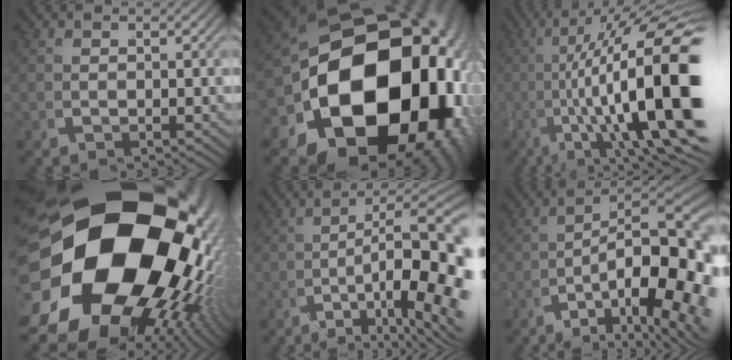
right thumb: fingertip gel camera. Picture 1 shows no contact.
{"total": 37.7, "force": [-1.8, 25.4, 27.8], "torque": [-0.450, -0.083, 0.003]}
{"total": 17.2, "force": [0.7, 7.6, 15.5], "torque": [-0.263, -0.024, 0.029]}
{"total": 39.6, "force": [-0.3, 26.8, 29.2], "torque": [-0.484, -0.062, 0.011]}
{"total": 13.1, "force": [-3.0, 7.1, 10.6], "torque": [-0.170, -0.052, -0.021]}
{"total": 16.3, "force": [-3.0, 9.9, 12.6], "torque": [-0.191, -0.057, -0.023]}